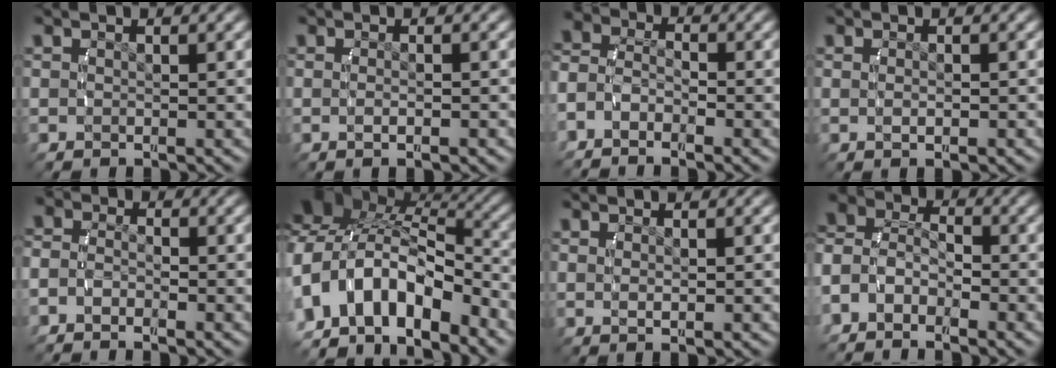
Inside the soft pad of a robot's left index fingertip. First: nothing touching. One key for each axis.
{"total": 1.3, "fx": -0.7, "fy": -0.3, "fz": 1.1, "tx": -0.022, "ty": -0.001, "tz": -0.009}
{"total": 4.1, "fx": -1.8, "fy": 3.2, "fz": 1.8, "tx": -0.048, "ty": -0.012, "tz": -0.035}
{"total": 1.0, "fx": -0.3, "fy": -0.2, "fz": 1.0, "tx": -0.020, "ty": -0.004, "tz": -0.001}
{"total": 2.5, "fx": -1.5, "fy": 1.9, "fz": 0.9, "tx": -0.029, "ty": -0.014, "tz": -0.026}
{"total": 14.0, "fx": -2.7, "fy": 10.5, "fz": 8.9, "tx": -0.180, "ty": -0.020, "tz": -0.043}
{"total": 1.0, "fx": 0.0, "fy": -0.4, "fz": 0.9, "tx": -0.019, "ty": -0.007, "tz": 0.009}
{"total": 5.9, "fx": -1.2, "fy": 5.0, "fz": 3.0, "tx": -0.072, "ty": -0.007, "tz": -0.032}